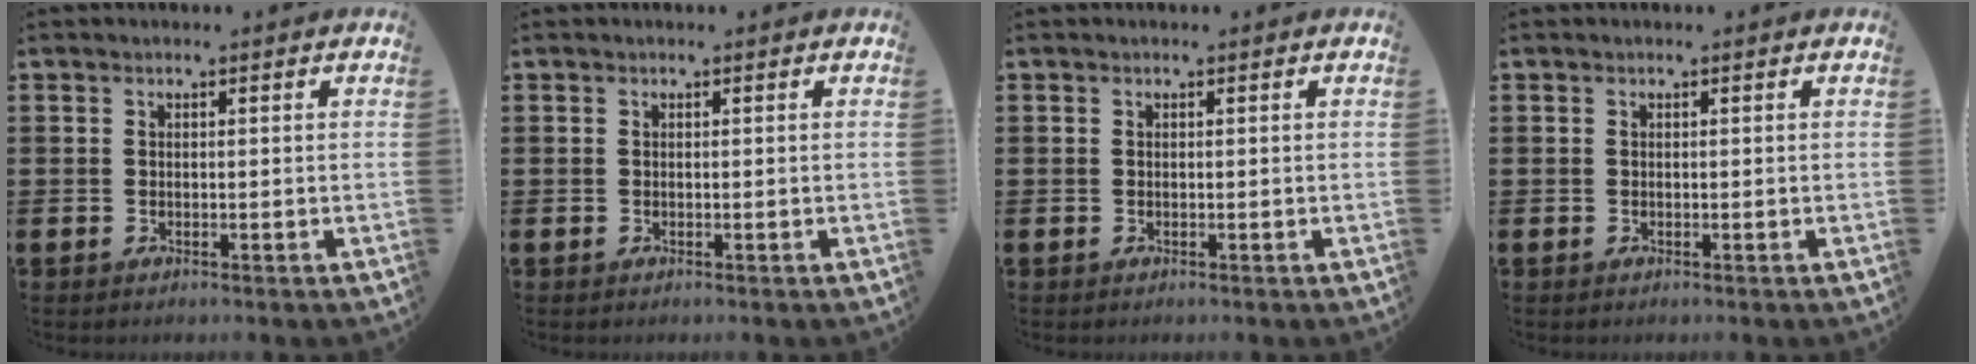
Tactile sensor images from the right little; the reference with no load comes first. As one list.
[{"total": 0.0}, {"total": 0.0}, {"total": 0.0}]